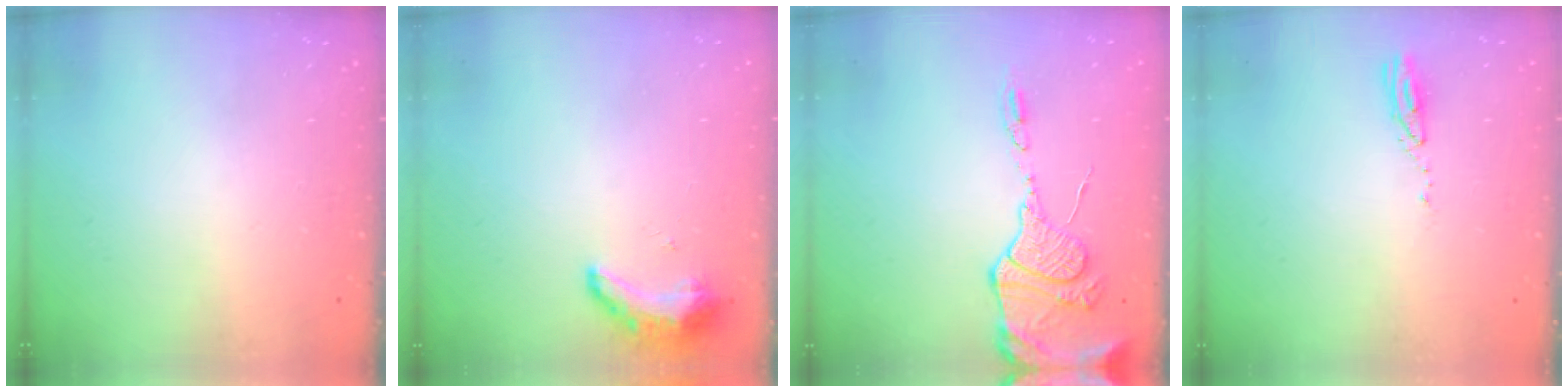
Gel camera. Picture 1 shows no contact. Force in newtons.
{"total": 8.8, "press": 8.7, "slide": 1.3}
{"total": 13.6, "press": 13.5, "slide": 1.1}
{"total": 3.5, "press": 3.5, "slide": 0.3}